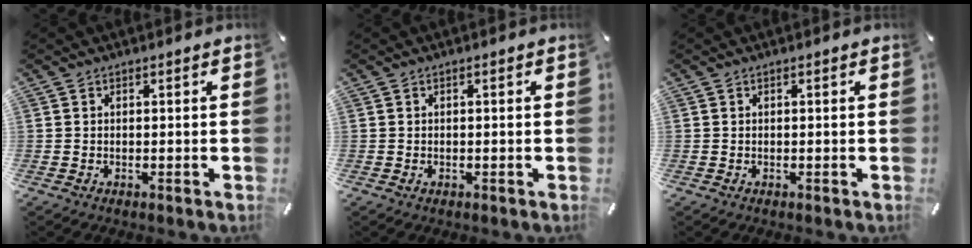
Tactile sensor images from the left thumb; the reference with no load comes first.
{"total": 0.6, "force": [-0.2, 0.3, 0.4], "torque": [-0.008, 0.001, -0.004]}
{"total": 0.0}